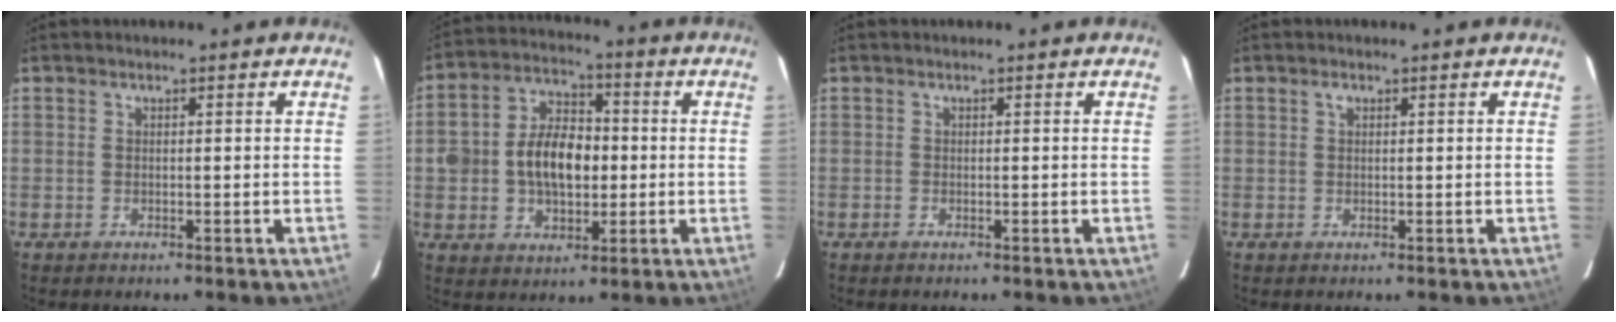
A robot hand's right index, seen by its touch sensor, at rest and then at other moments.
{"total": 11.9, "force": [-0.6, 7.9, 8.9], "torque": [-0.169, 0.026, -0.007]}
{"total": 0.0}
{"total": 0.7, "force": [0.3, 0.5, 0.4], "torque": [-0.008, 0.004, 0.006]}